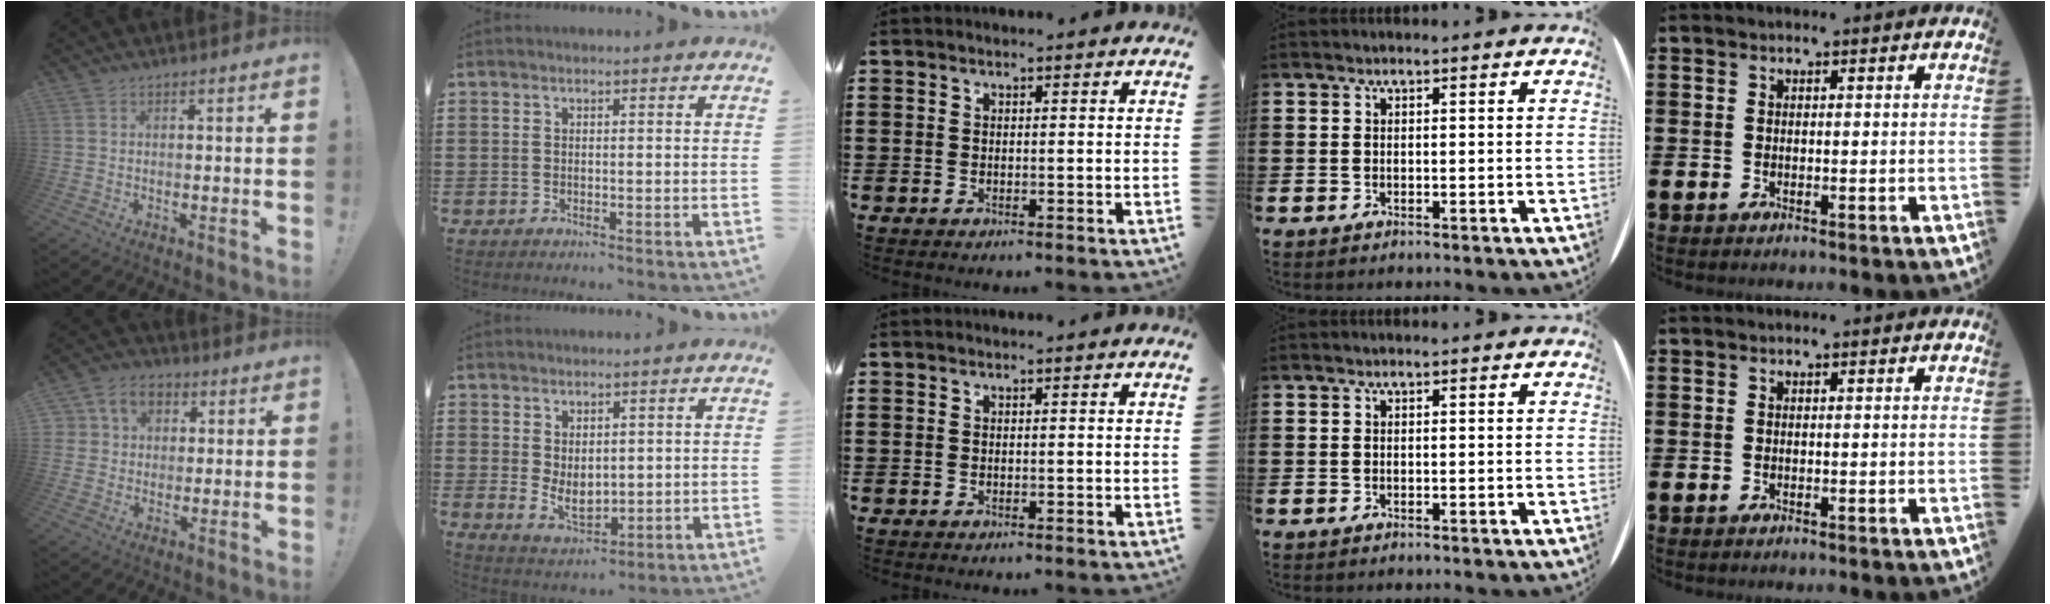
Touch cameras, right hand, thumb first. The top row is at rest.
{"thumb": {"total": 8.2, "force": [2.4, 7.2, 3.2], "torque": [-0.051, -0.004, 0.050]}, "index": {"total": 4.0, "force": [0.9, 2.6, 2.9], "torque": [-0.050, 0.002, 0.016]}}